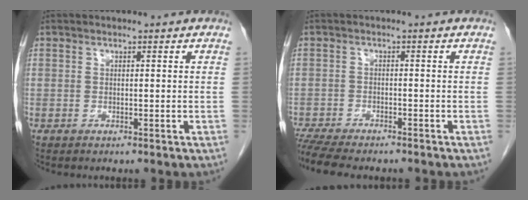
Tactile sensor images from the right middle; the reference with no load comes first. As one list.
[{"total": 10.0, "force": [-8.8, 1.9, 4.5], "torque": [-0.073, -0.008, -0.134]}]